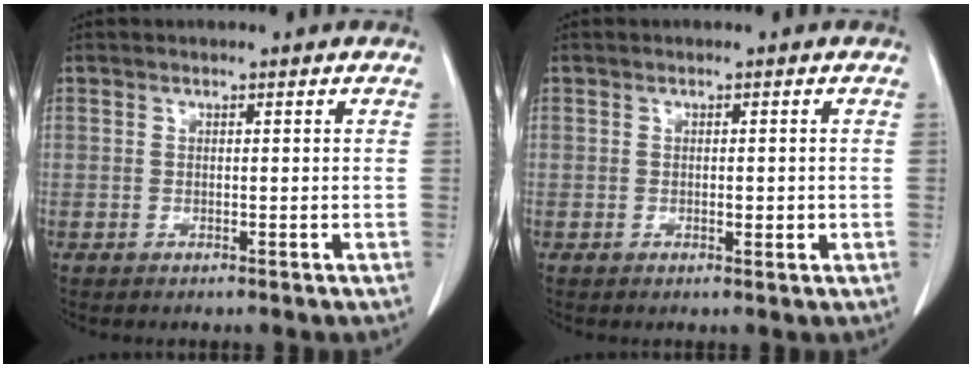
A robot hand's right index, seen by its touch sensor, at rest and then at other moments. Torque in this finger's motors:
{"motor_torque": [0.33, 0.05, 0.04, 0.00]}